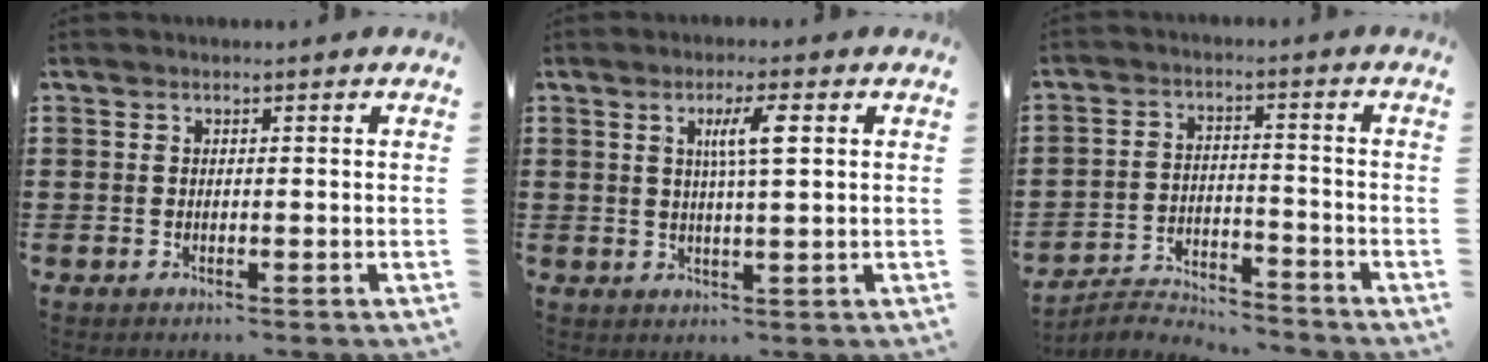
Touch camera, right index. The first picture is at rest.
{"total": 4.6, "force": [1.4, 0.4, 4.4], "torque": [-0.088, 0.006, 0.018]}
{"total": 4.1, "force": [-4.1, 0.3, 0.3], "torque": [-0.019, 0.003, -0.088]}